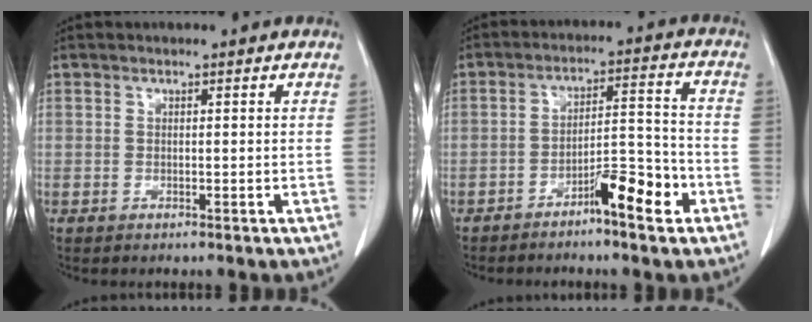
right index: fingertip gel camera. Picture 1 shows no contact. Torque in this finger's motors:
{"motor_torque": [0.51, -0.47, 0.12, 0.09]}